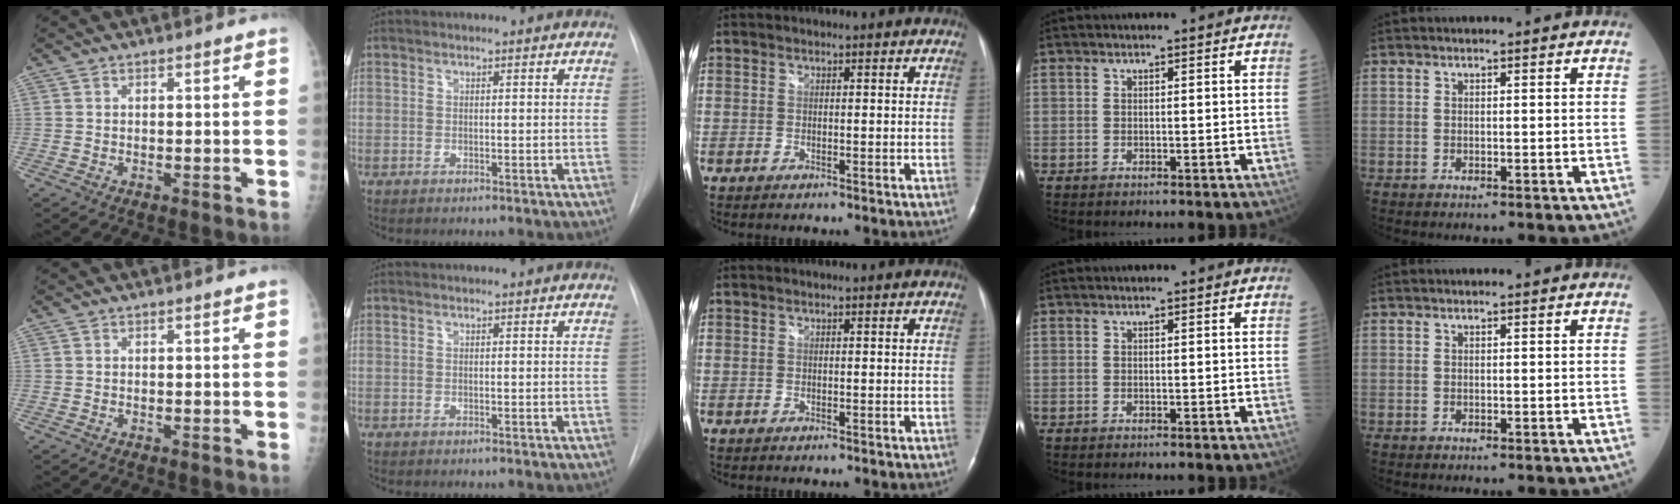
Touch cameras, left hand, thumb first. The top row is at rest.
{}